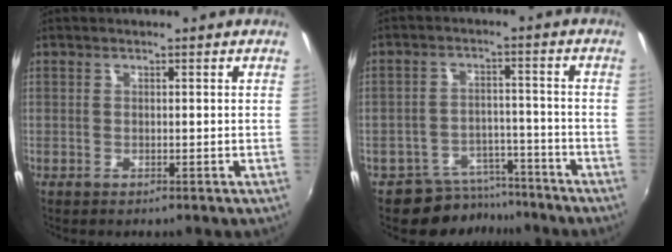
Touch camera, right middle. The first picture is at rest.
{"total": 8.1, "force": [-7.0, 3.9, 0.5], "torque": [-0.019, 0.019, -0.098]}